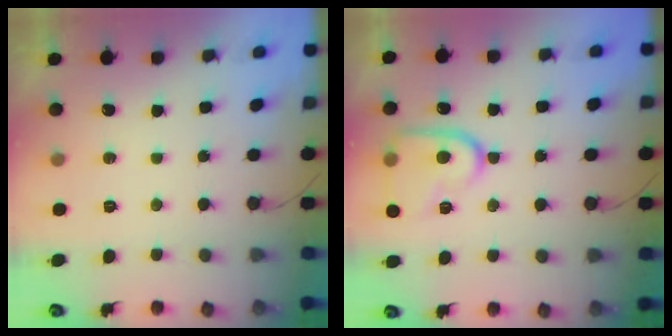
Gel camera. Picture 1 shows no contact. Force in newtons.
{"total": 13.9, "press": 13.8, "slide": 1.2}